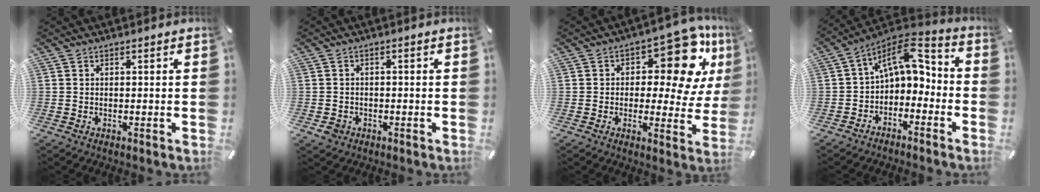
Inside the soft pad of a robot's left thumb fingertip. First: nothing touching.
{"total": 2.4, "force": [-1.1, 2.0, 0.8], "torque": [-0.015, 0.006, -0.021]}
{"total": 15.8, "force": [7.3, 7.9, 11.5], "torque": [-0.145, -0.053, 0.122]}
{"total": 9.9, "force": [2.2, 6.3, 7.3], "torque": [-0.110, -0.003, 0.044]}